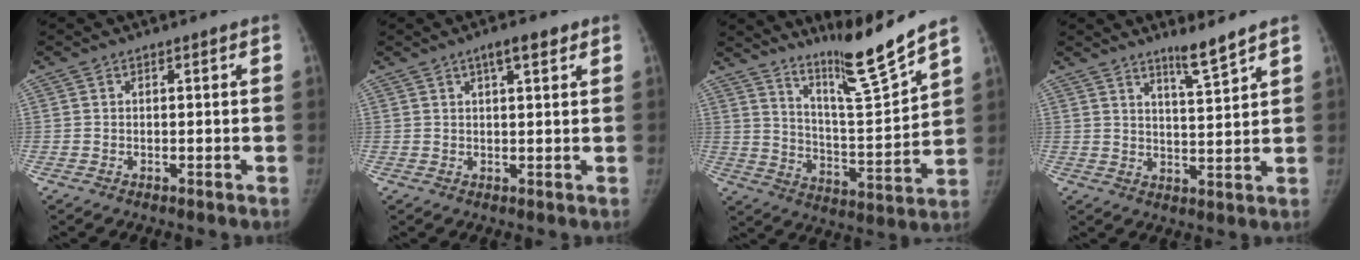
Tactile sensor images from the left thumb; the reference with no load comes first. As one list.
[{"total": 4.0, "force": [2.2, 1.1, 3.1], "torque": [-0.039, -0.004, 0.034]}, {"total": 13.5, "force": [11.1, -0.4, 7.7], "torque": [-0.108, -0.086, 0.195]}, {"total": 5.4, "force": [4.4, -0.2, 3.2], "torque": [-0.045, -0.043, 0.076]}]